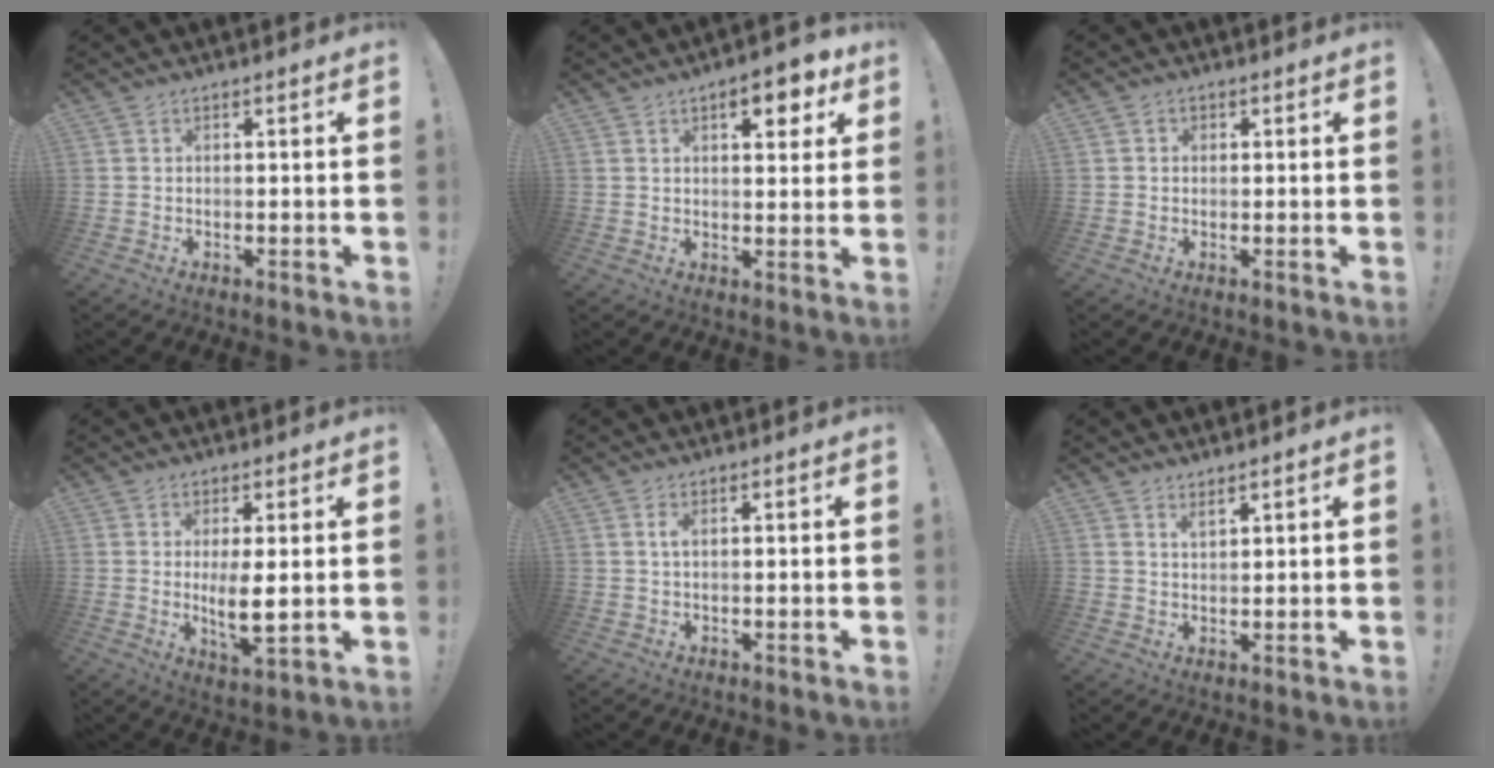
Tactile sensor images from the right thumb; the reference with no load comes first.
{"total": 7.9, "force": [4.2, 3.5, 5.8], "torque": [-0.068, -0.013, 0.066]}
{"total": 1.4, "force": [0.0, 1.3, 0.5], "torque": [-0.003, 0.002, -0.003]}
{"total": 7.3, "force": [0.6, 1.9, 7.0], "torque": [-0.126, -0.020, 0.009]}
{"total": 1.5, "force": [0.4, 0.2, 1.5], "torque": [-0.034, 0.004, 0.006]}
{"total": 1.9, "force": [1.6, 0.5, 0.8], "torque": [-0.004, -0.011, 0.027]}